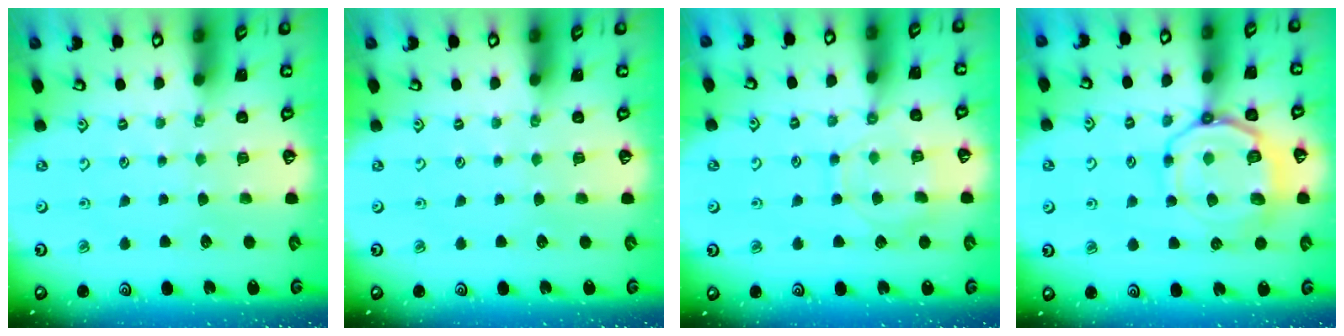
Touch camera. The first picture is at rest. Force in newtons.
{"total": 0.0}
{"total": 10.2, "press": 10.1, "slide": 0.8}
{"total": 12.6, "press": 12.5, "slide": 1.4}